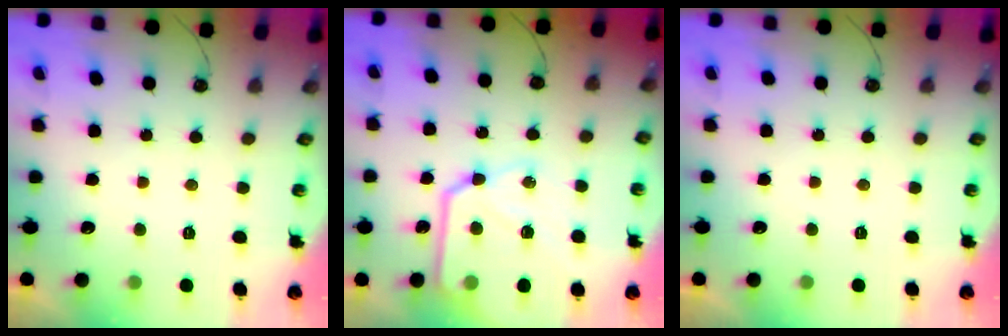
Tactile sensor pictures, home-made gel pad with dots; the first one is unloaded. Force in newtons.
{"total": 18.1, "press": 18.0, "slide": 1.7}
{"total": 0.0}